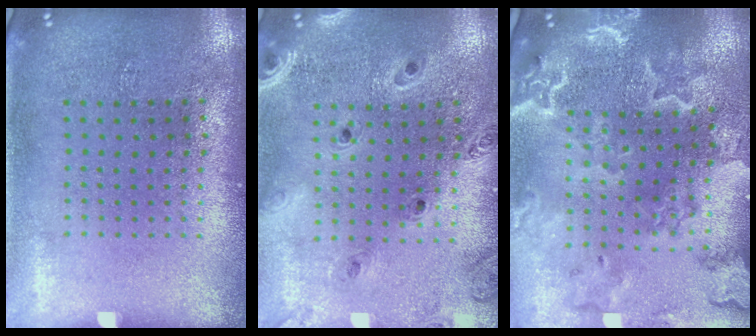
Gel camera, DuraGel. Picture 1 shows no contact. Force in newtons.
{"total": 1.3, "press": 1.3, "slide": 0.2}
{"total": 3.7, "press": 3.2, "slide": 1.9}